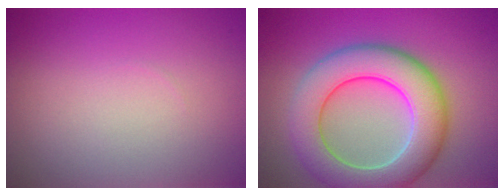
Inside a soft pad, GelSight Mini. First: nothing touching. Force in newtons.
{"total": 9.0, "press": 9.0, "slide": 0.5}